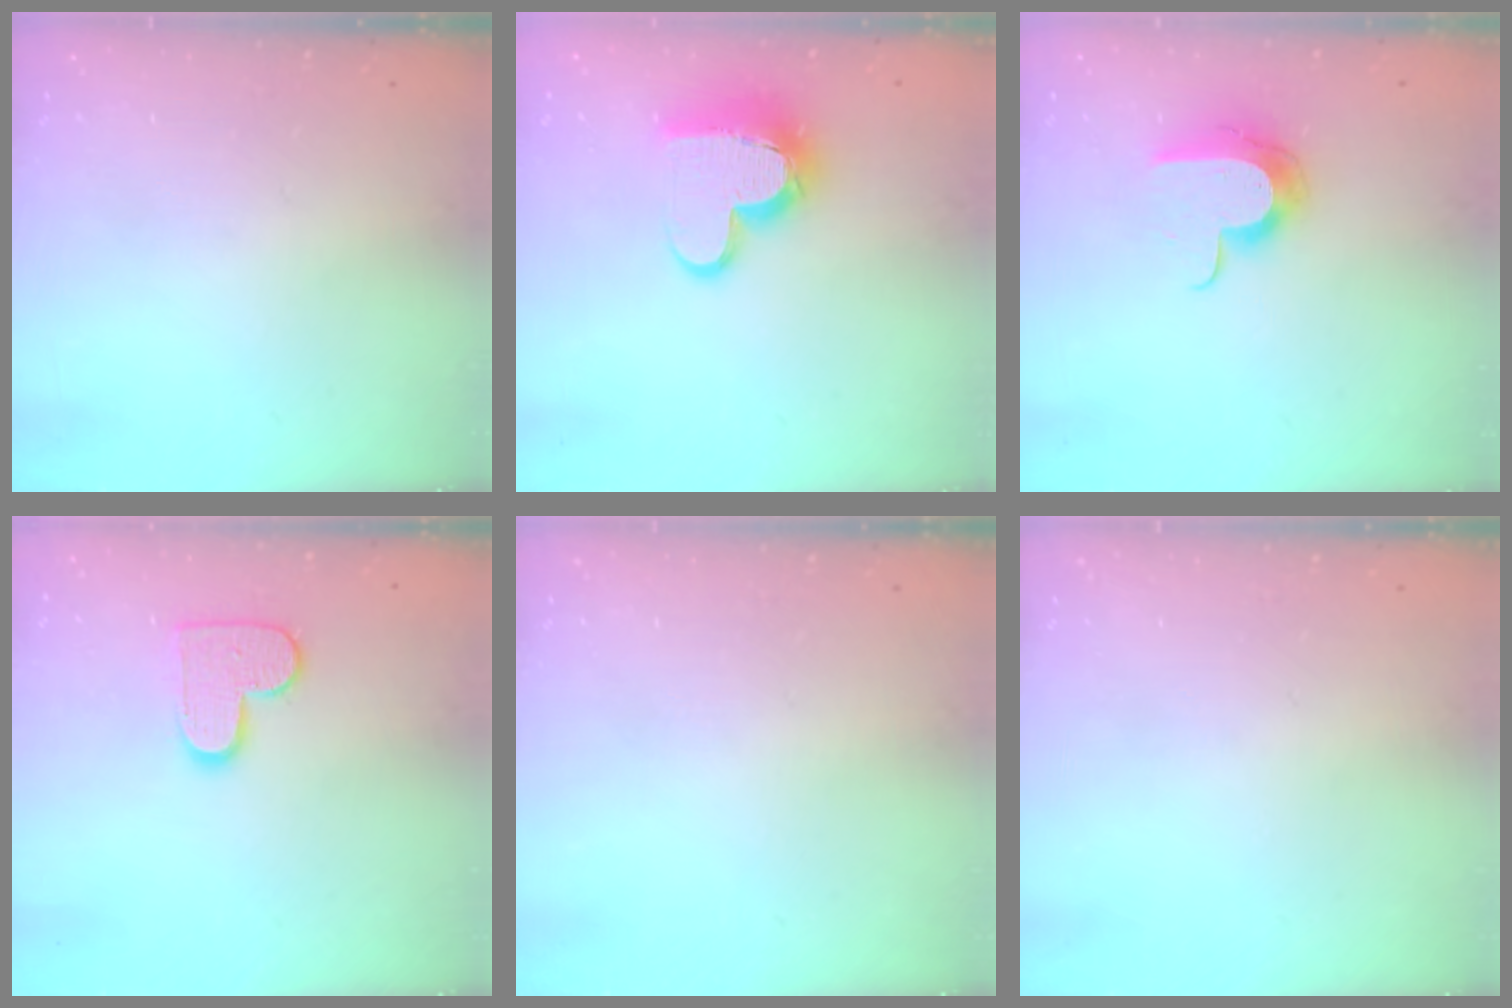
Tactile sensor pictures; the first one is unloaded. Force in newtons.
{"total": 12.7, "press": 12.7, "slide": 1.4}
{"total": 11.3, "press": 11.2, "slide": 0.7}
{"total": 10.6, "press": 10.6, "slide": 0.7}
{"total": 0.0}
{"total": 0.0}